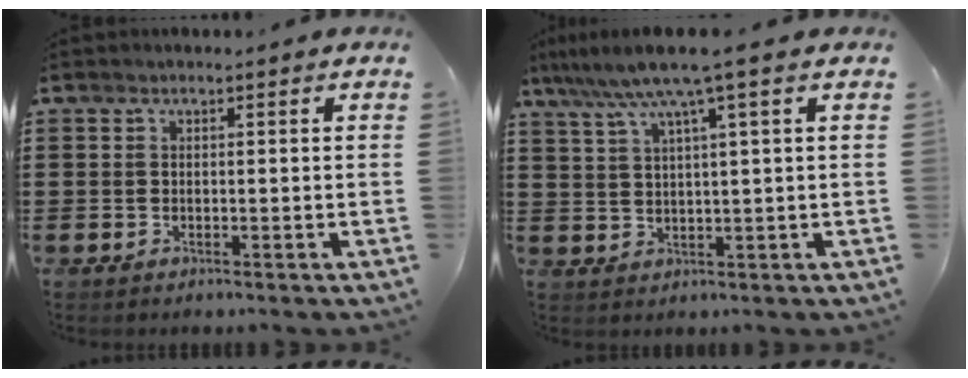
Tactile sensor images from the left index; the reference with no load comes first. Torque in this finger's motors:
{"motor_torque": [0.58, 0.26, 0.89, 0.21]}